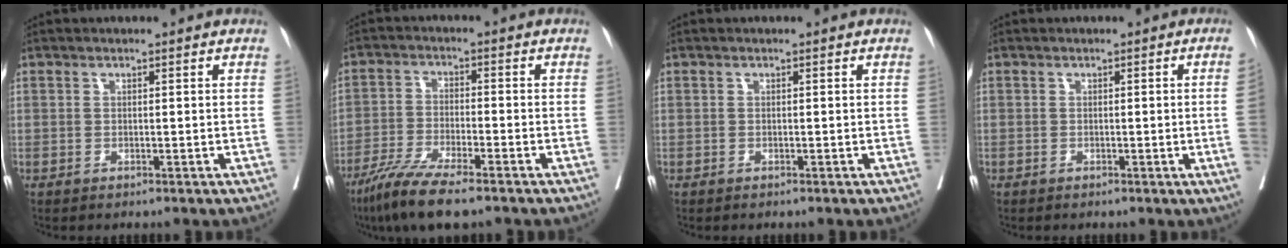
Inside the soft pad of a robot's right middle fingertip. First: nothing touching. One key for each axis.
{"total": 9.0, "fx": -6.7, "fy": 1.0, "fz": 6.0, "tx": -0.109, "ty": -0.023, "tz": -0.120}
{"total": 0.0}
{"total": 2.7, "fx": -0.4, "fy": -1.2, "fz": 2.4, "tx": -0.029, "ty": -0.003, "tz": -0.003}